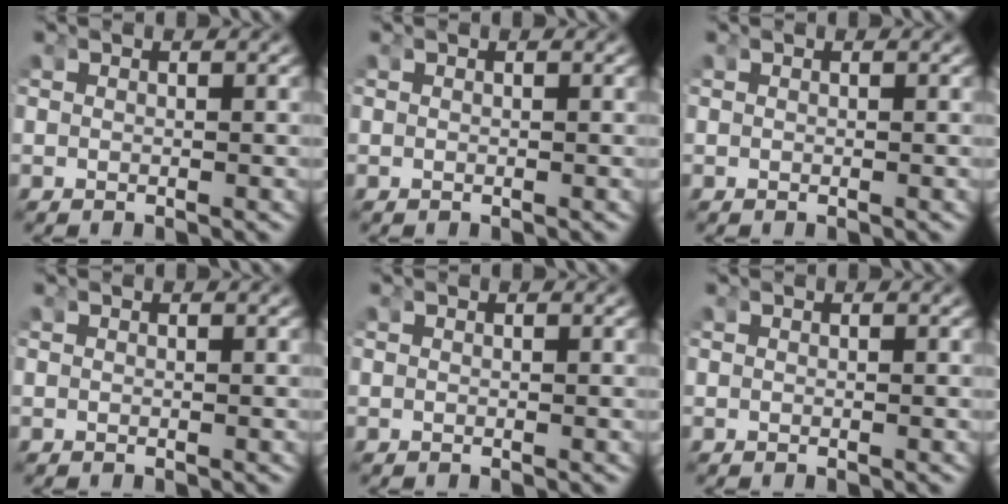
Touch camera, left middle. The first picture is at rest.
{"total": 0.0}
{"total": 0.0}
{"total": 0.0}
{"total": 0.0}
{"total": 0.0}